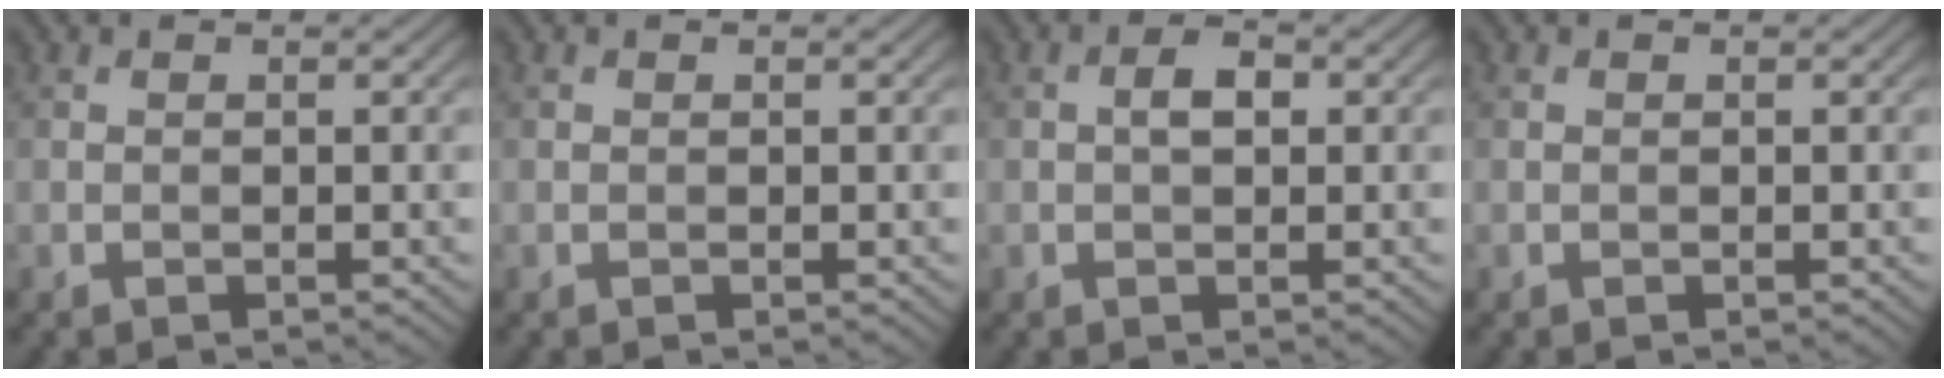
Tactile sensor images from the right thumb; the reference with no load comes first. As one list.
[{"total": 0.0}, {"total": 2.3, "force": [0.2, 1.2, 1.9], "torque": [-0.034, 0.006, 0.000]}, {"total": 0.0}]